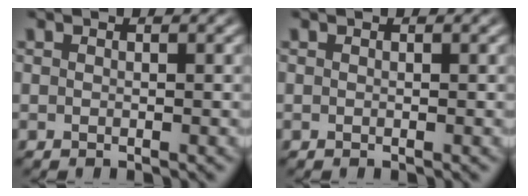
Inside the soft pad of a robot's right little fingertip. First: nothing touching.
{"total": 0.0}